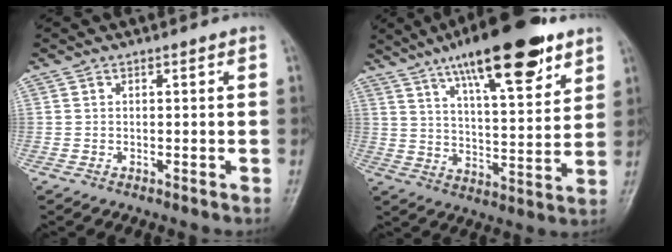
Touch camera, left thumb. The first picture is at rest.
{"total": 20.5, "force": [12.6, 5.8, 15.0], "torque": [-0.209, -0.042, 0.204]}